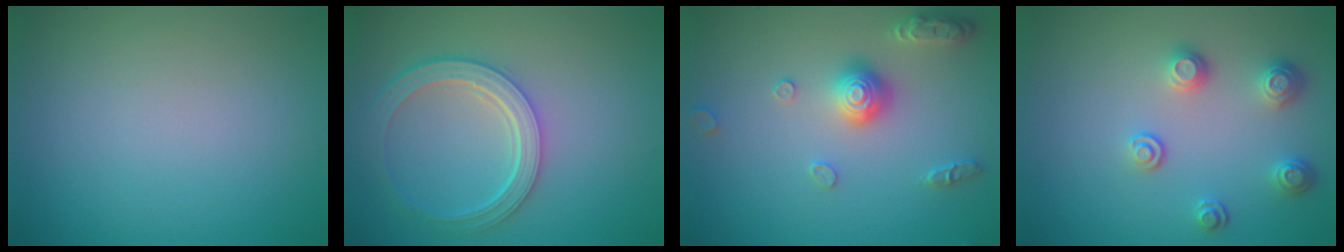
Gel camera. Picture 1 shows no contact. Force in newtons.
{"total": 4.7, "press": 3.7, "slide": 3.0}
{"total": 2.9, "press": 2.9, "slide": 0.2}
{"total": 2.5, "press": 2.3, "slide": 0.9}